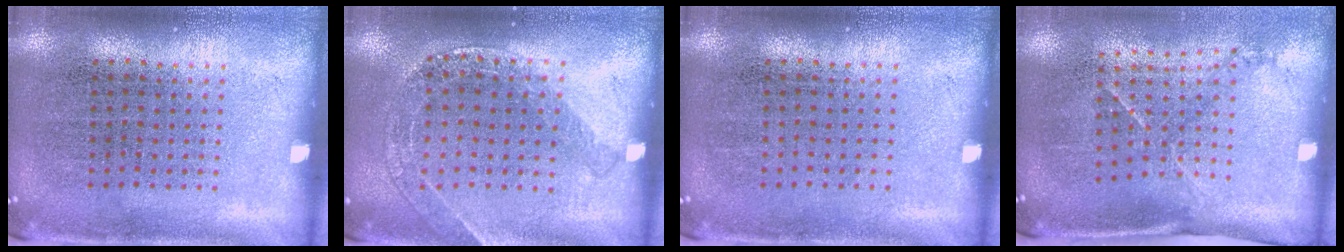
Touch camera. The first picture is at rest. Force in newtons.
{"total": 1.4, "press": 1.3, "slide": 0.3}
{"total": 0.0}
{"total": 1.5, "press": 1.0, "slide": 1.1}